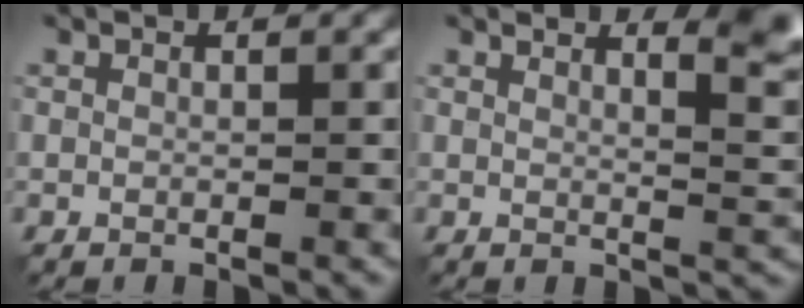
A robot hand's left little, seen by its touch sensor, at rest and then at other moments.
{"total": 4.5, "force": [3.2, 1.1, 2.9], "torque": [-0.023, 0.010, 0.046]}